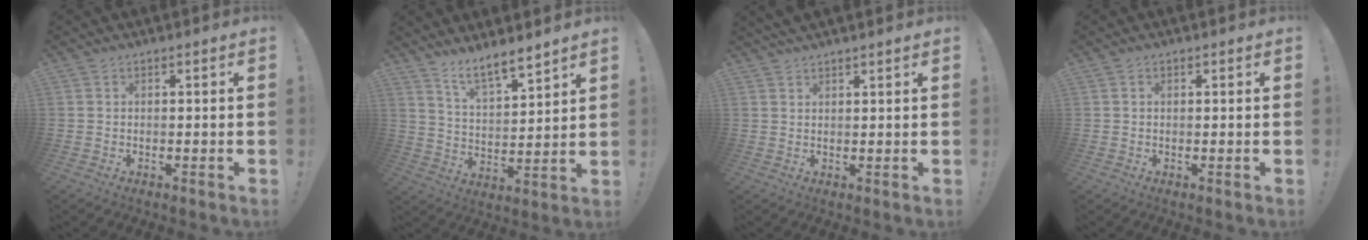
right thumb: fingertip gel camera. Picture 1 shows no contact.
{"total": 9.5, "force": [8.1, 2.1, 4.5], "torque": [-0.069, -0.063, 0.145]}
{"total": 2.1, "force": [2.0, -0.1, 0.8], "torque": [-0.009, -0.012, 0.035]}
{"total": 0.5, "force": [0.3, 0.3, 0.3], "torque": [-0.001, -0.002, 0.006]}